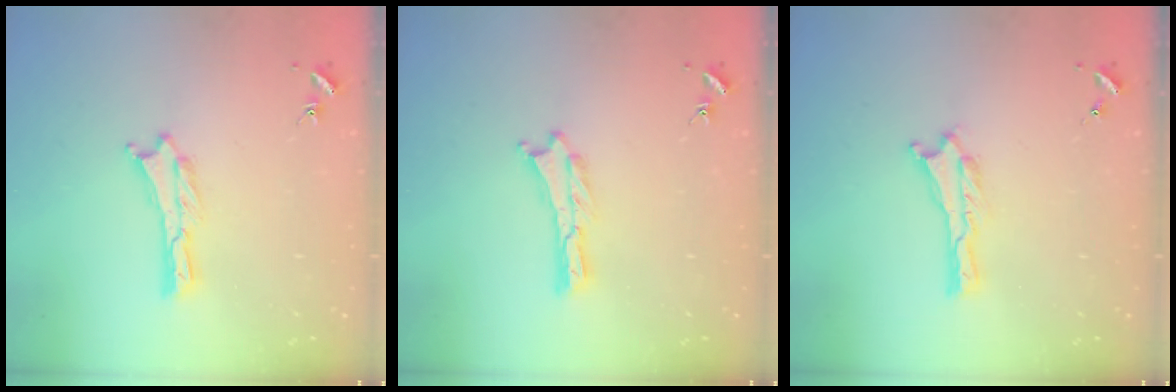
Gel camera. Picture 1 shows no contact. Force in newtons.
{"total": 0.0}
{"total": 0.0}